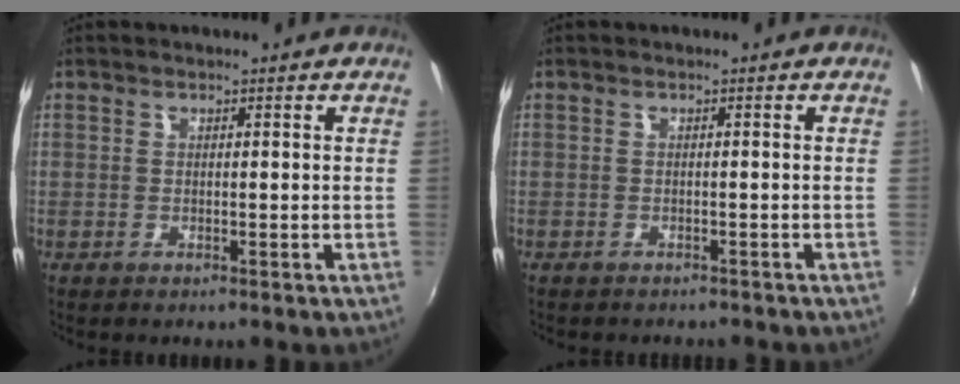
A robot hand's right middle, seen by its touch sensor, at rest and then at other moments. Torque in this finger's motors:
{"motor_torque": [0.99, -1.15, 0.19, 0.04]}